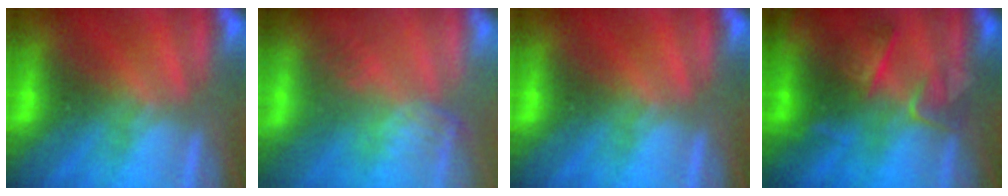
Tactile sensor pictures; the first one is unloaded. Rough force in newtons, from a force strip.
{"total": 2.7}
{"total": 0.0}
{"total": 2.7}